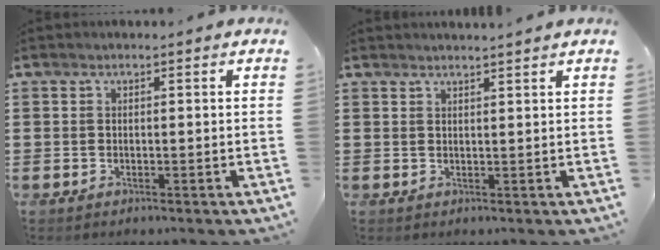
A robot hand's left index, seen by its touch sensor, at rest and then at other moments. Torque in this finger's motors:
{"motor_torque": [0.32, -0.05, 0.14, 0.02]}